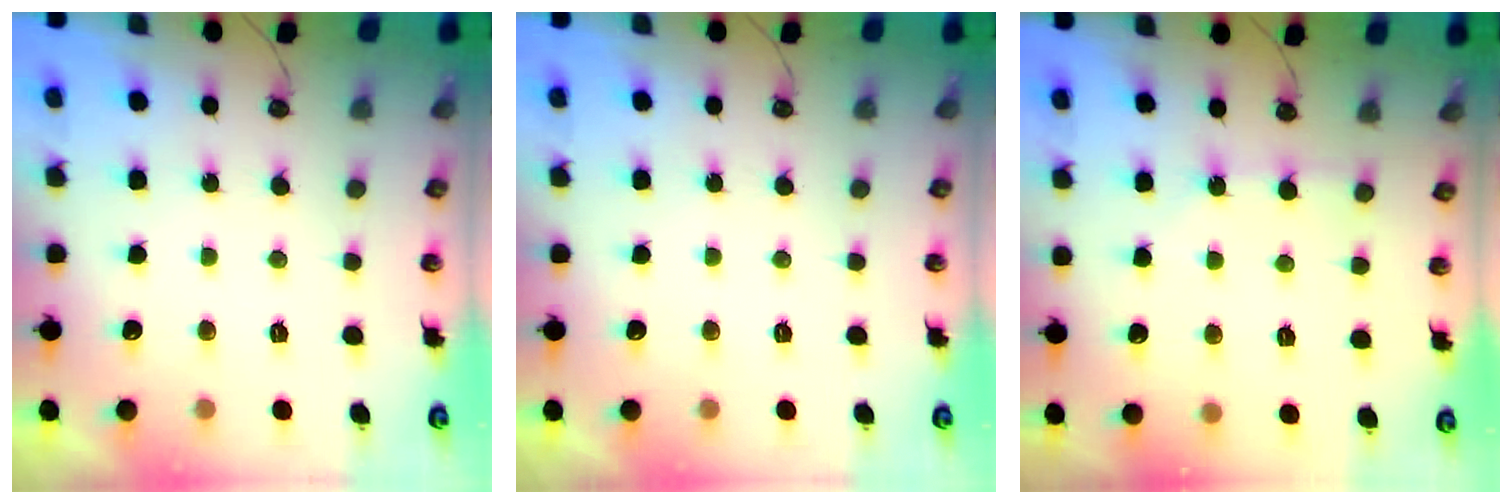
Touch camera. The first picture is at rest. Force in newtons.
{"total": 0.0}
{"total": 3.7, "press": 3.7, "slide": 0.4}